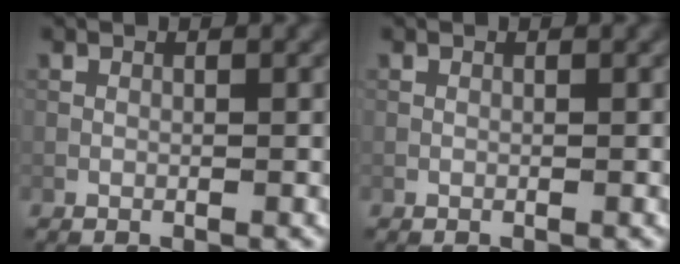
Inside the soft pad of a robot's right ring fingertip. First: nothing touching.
{"total": 0.0}